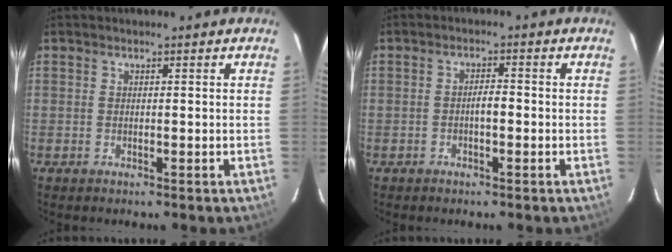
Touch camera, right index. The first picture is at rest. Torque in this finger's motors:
{"motor_torque": [0.52, 0.42, 0.02, 0.02]}